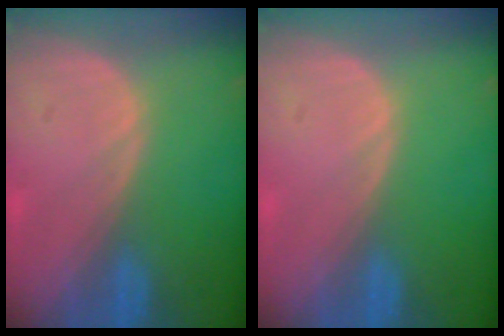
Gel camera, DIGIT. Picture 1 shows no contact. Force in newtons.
{"total": 0.0}